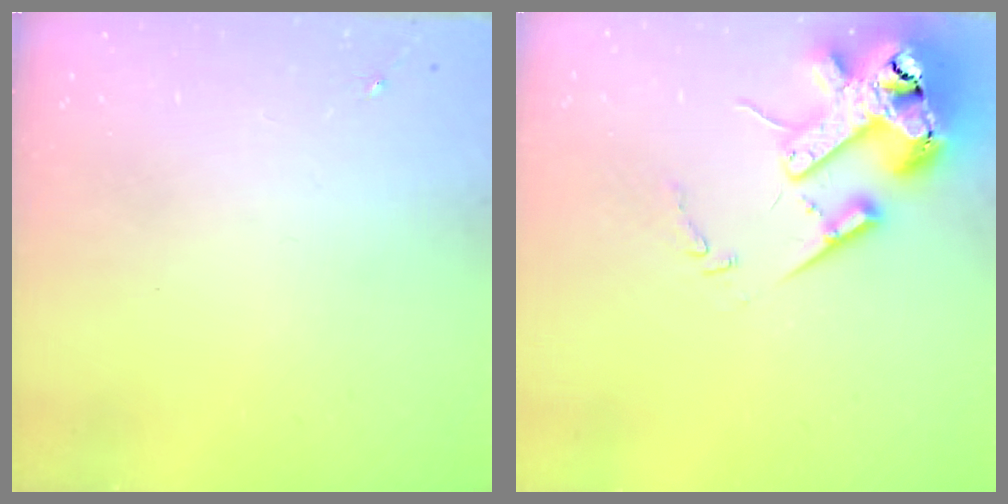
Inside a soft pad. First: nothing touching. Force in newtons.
{"total": 17.3, "press": 17.1, "slide": 2.5}